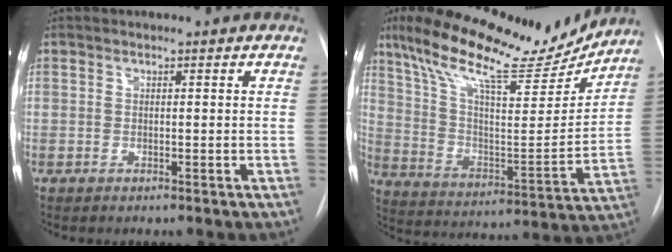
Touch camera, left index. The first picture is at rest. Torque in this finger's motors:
{"motor_torque": [1.06, -1.08, 0.43, 0.14]}